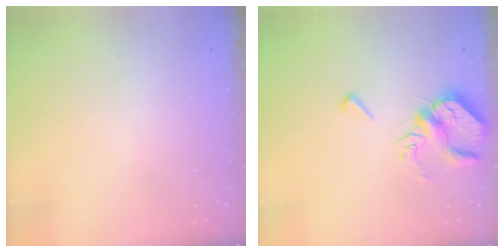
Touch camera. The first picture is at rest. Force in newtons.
{"total": 6.7, "press": 6.6, "slide": 0.8}